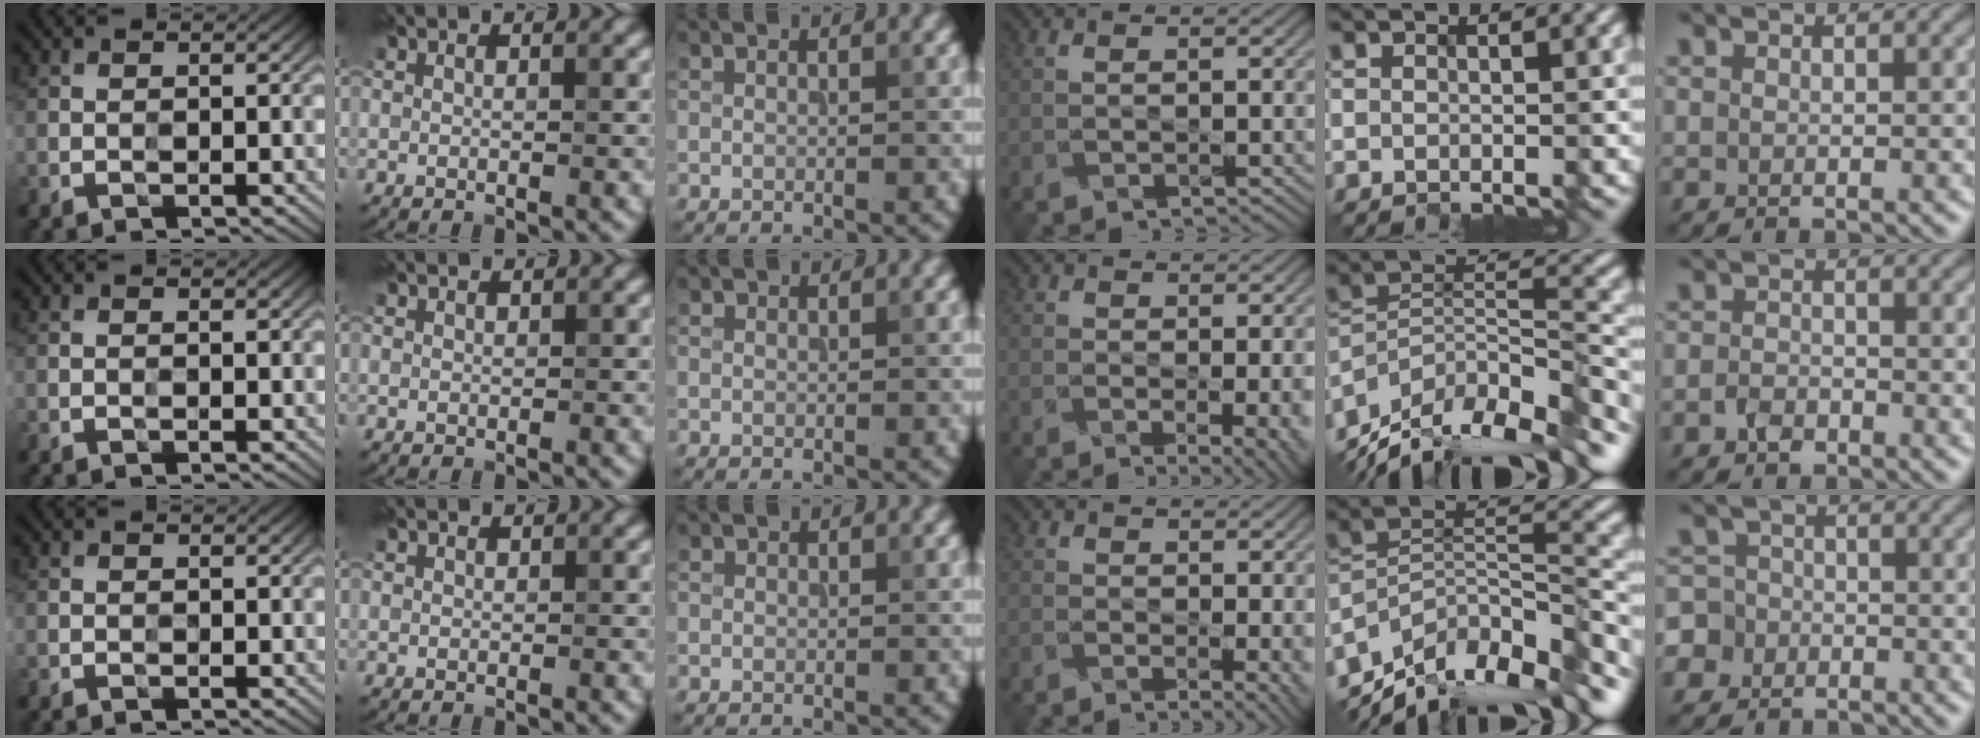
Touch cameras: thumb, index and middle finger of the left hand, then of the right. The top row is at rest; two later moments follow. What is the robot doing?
{"motion": "open", "object": "medicine box"}